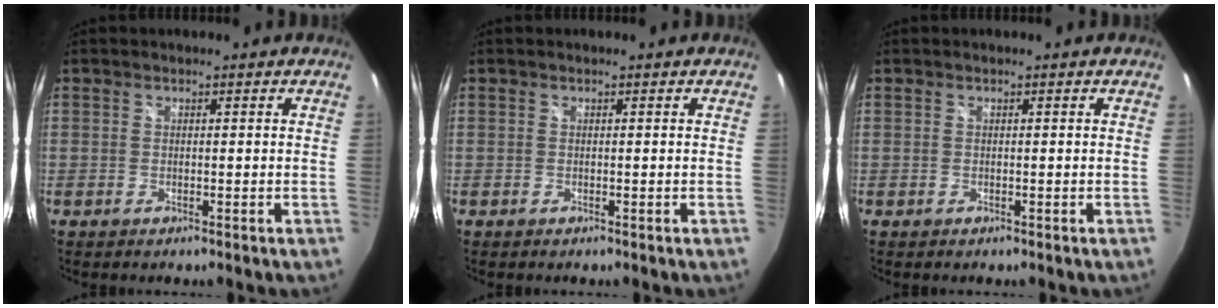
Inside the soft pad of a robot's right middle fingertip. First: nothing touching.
{"total": 0.0}
{"total": 0.0}